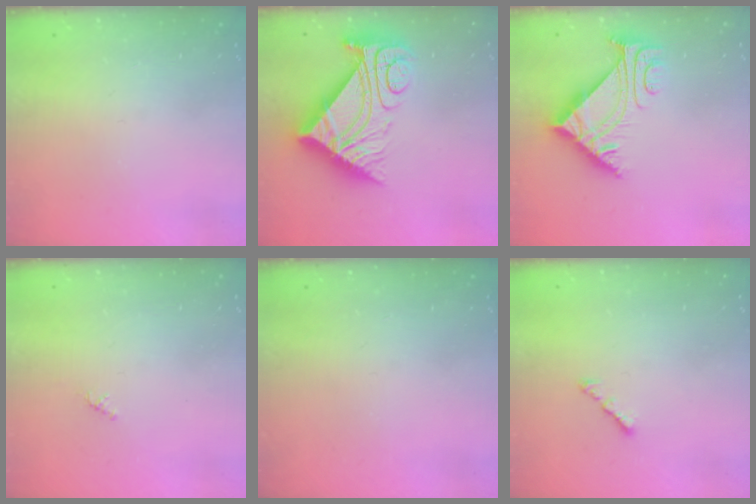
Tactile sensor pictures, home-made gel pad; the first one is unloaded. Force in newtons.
{"total": 16.2, "press": 16.1, "slide": 1.5}
{"total": 6.3, "press": 6.2, "slide": 0.9}
{"total": 0.8, "press": 0.7, "slide": 0.4}
{"total": 0.0}
{"total": 1.6, "press": 1.5, "slide": 0.5}